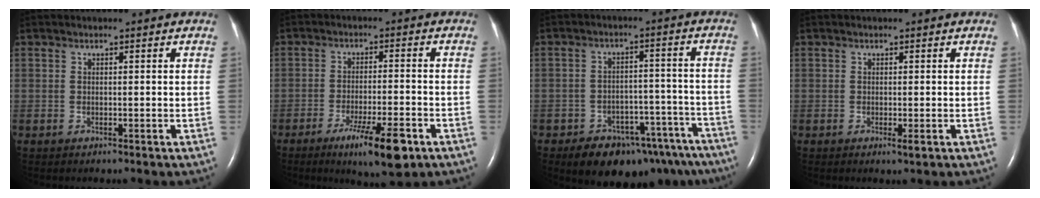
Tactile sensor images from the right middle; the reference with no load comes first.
{"total": 9.2, "force": [-5.2, 1.2, 7.5], "torque": [-0.126, -0.017, -0.078]}
{"total": 16.0, "force": [-12.5, 7.7, 6.5], "torque": [-0.043, 0.037, -0.154]}
{"total": 1.0, "force": [-0.3, 0.1, 0.9], "torque": [-0.014, -0.003, -0.005]}